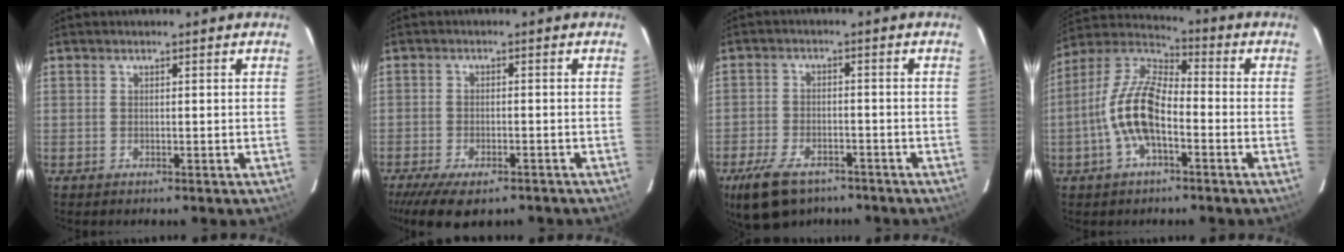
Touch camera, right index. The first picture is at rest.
{"total": 10.9, "force": [-8.2, 3.8, 6.1], "torque": [-0.142, -0.033, -0.134]}
{"total": 11.1, "force": [-7.8, 5.5, 5.7], "torque": [-0.141, -0.014, -0.136]}
{"total": 12.8, "force": [-3.8, 5.4, 11.0], "torque": [-0.231, 0.010, -0.077]}